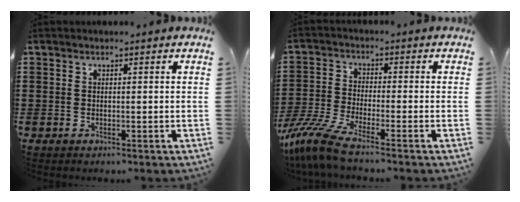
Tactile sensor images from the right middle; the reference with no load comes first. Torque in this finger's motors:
{"motor_torque": [1.73, -0.41, 0.26, 0.13]}